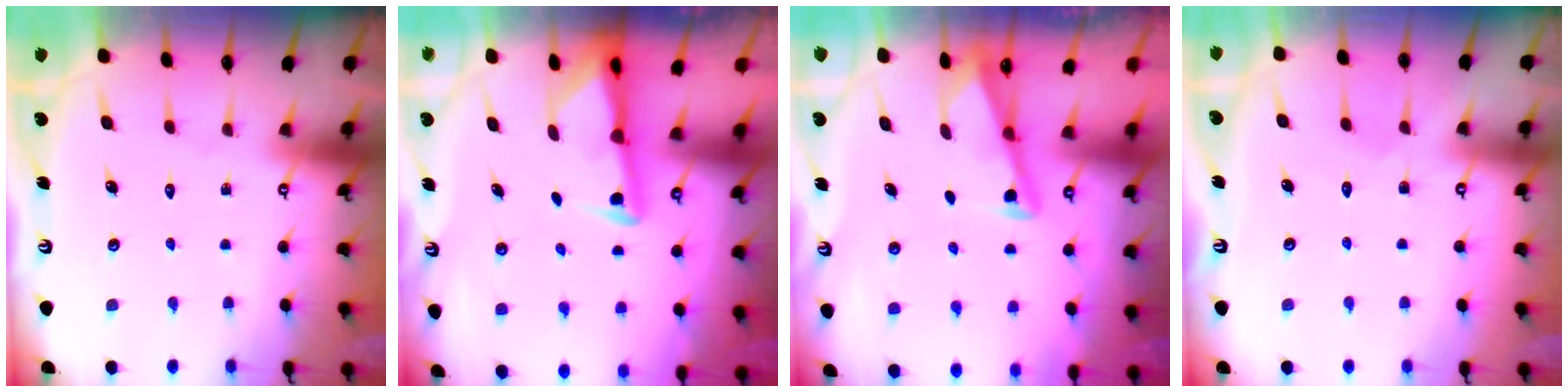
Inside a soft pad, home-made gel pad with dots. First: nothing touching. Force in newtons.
{"total": 2.8, "press": 2.7, "slide": 0.7}
{"total": 2.8, "press": 2.8, "slide": 0.3}
{"total": 3.1, "press": 3.1, "slide": 0.4}